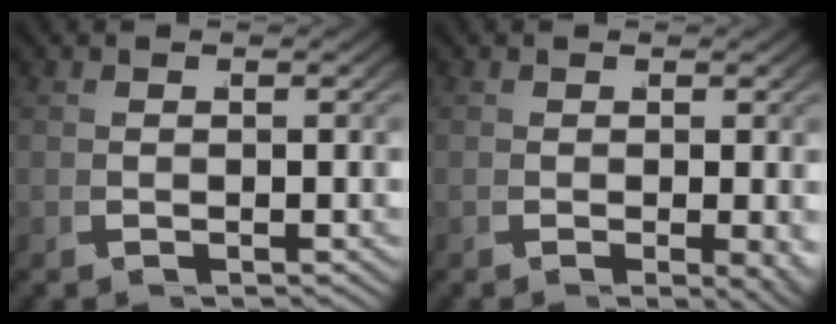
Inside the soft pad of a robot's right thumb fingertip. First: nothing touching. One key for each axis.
{"total": 2.1, "fx": -0.4, "fy": 0.7, "fz": 2.0, "tx": -0.023, "ty": -0.007, "tz": -0.003}